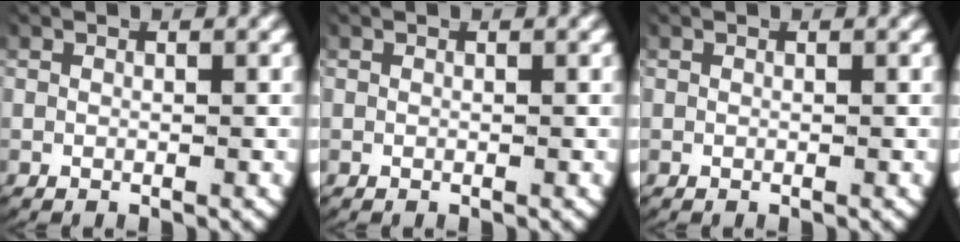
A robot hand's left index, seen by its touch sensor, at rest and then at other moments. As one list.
[{"total": 0.0}, {"total": 0.0}]